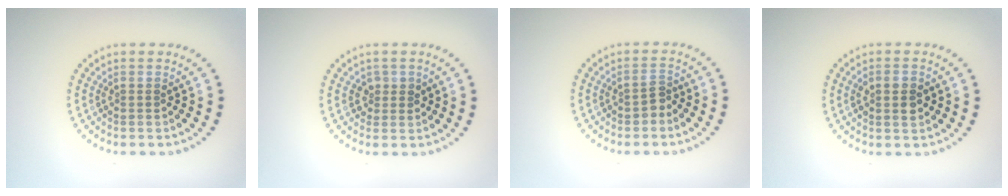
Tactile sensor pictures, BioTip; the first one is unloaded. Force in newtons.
{"total": 1.4, "press": 1.3, "slide": 0.6}
{"total": 1.3, "press": 1.2, "slide": 0.6}
{"total": 2.2, "press": 2.2, "slide": 0.2}